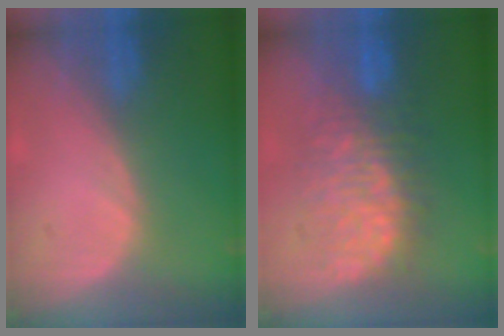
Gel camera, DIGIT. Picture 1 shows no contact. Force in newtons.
{"total": 9.1, "press": 9.1, "slide": 0.6}